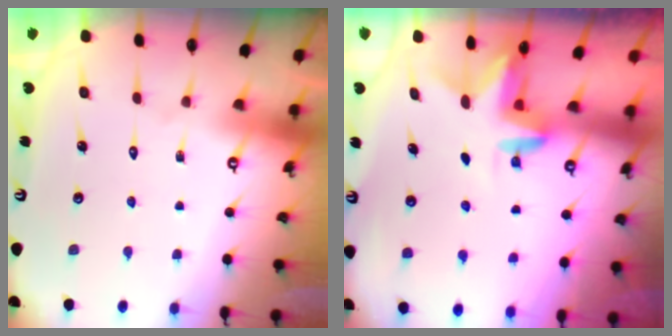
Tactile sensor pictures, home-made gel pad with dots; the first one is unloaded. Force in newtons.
{"total": 2.7, "press": 2.7, "slide": 0.1}